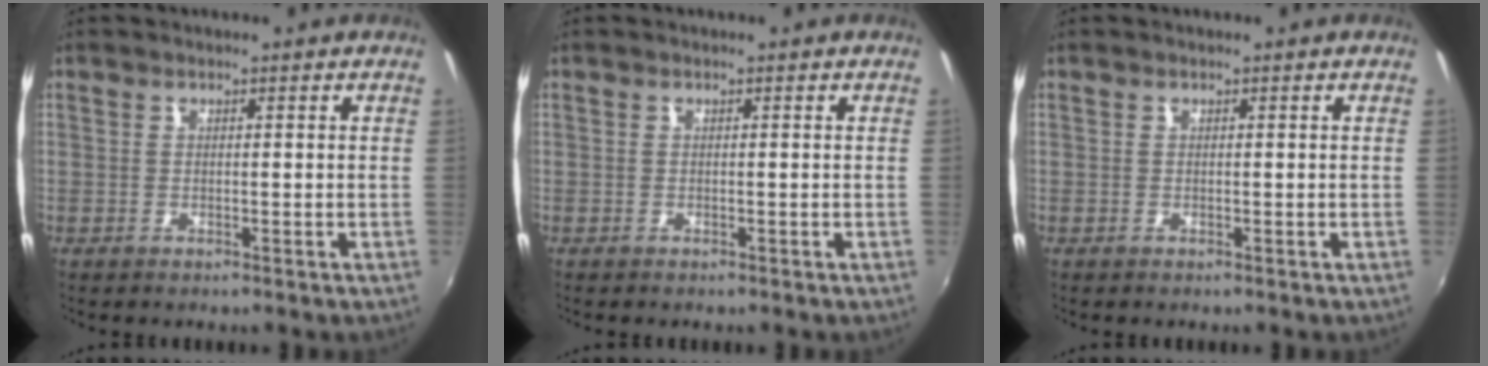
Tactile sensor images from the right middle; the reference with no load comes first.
{"total": 0.0}
{"total": 0.0}